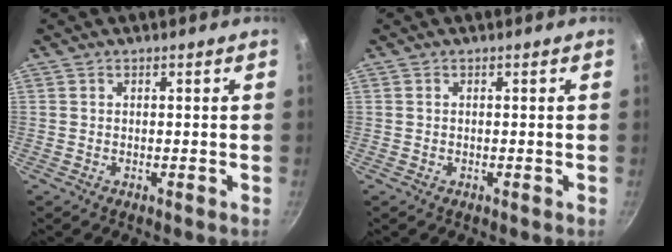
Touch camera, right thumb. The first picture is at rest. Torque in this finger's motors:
{"motor_torque": [-0.31, -0.55, -0.42, 0.13, 0.04]}